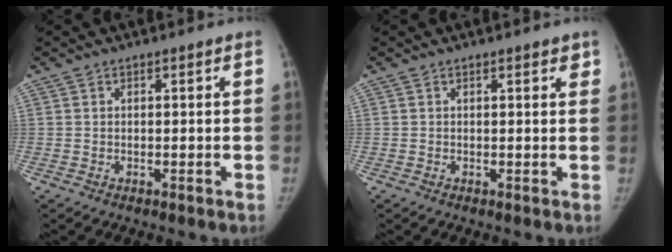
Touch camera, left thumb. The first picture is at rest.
{"total": 1.8, "force": [1.2, 0.6, 1.2], "torque": [-0.006, -0.002, 0.012]}